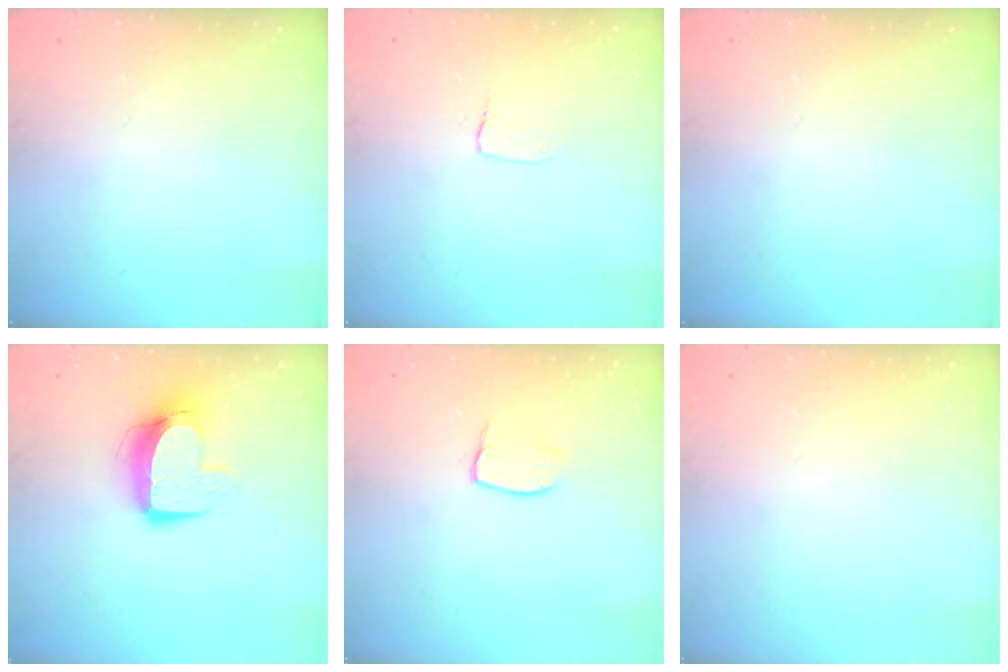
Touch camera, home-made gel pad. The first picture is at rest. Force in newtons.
{"total": 3.1, "press": 3.1, "slide": 0.3}
{"total": 0.0}
{"total": 11.0, "press": 10.9, "slide": 1.1}
{"total": 6.3, "press": 6.3, "slide": 0.2}
{"total": 0.0}